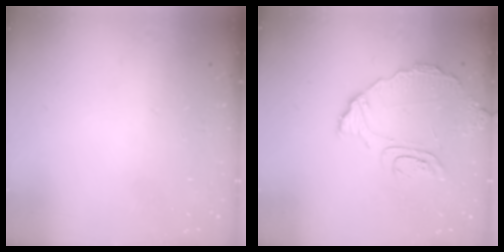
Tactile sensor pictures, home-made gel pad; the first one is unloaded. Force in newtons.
{"total": 9.6, "press": 9.5, "slide": 1.1}